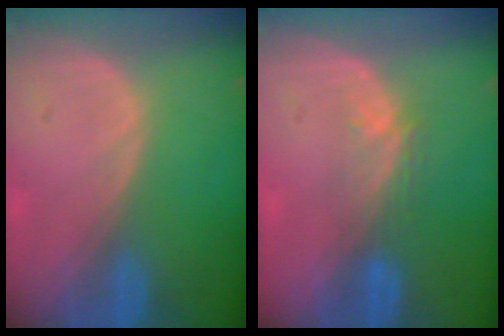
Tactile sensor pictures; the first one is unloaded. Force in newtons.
{"total": 3.4, "press": 3.0, "slide": 1.7}